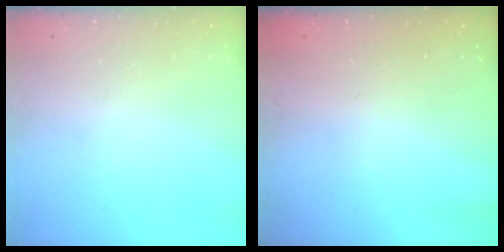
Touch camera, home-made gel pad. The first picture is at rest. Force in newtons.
{"total": 2.3, "press": 2.2, "slide": 0.8}